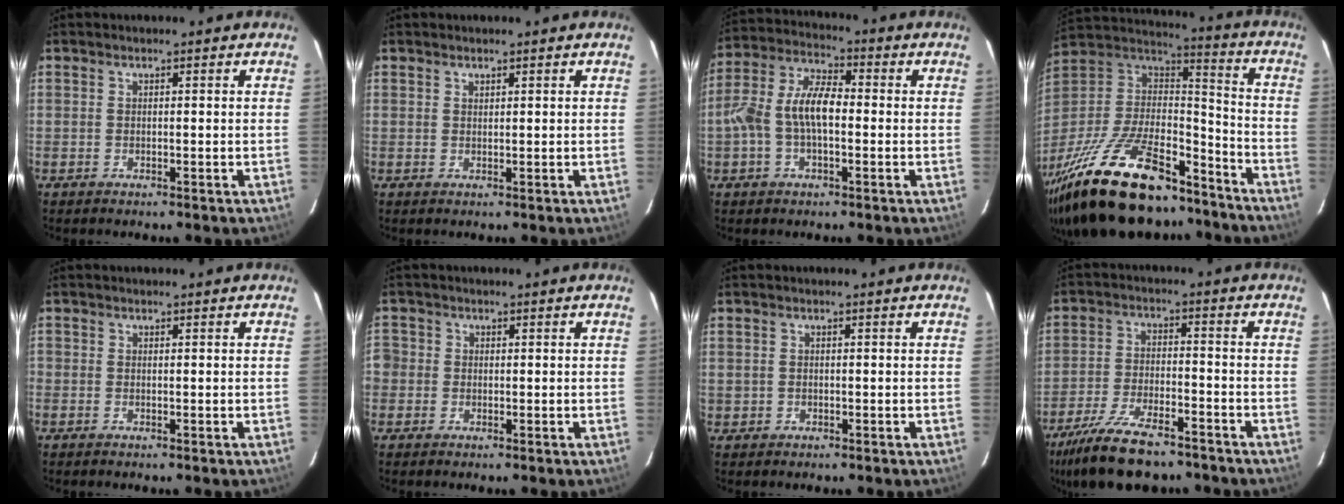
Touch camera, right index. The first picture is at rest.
{"total": 0.6, "force": [0.6, 0.3, 0.1], "torque": [-0.002, 0.001, 0.011]}
{"total": 9.5, "force": [-1.3, 4.6, 8.2], "torque": [-0.175, 0.021, -0.026]}
{"total": 34.8, "force": [-24.6, 13.7, 20.5], "torque": [-0.416, -0.018, -0.385]}
{"total": 0.0}
{"total": 3.3, "force": [-1.0, 3.1, 0.5], "torque": [-0.010, 0.008, -0.024]}
{"total": 1.5, "force": [-0.3, 1.5, 0.2], "torque": [-0.005, 0.001, -0.001]}
{"total": 16.5, "force": [-13.2, 5.4, 8.4], "torque": [-0.186, -0.026, -0.222]}